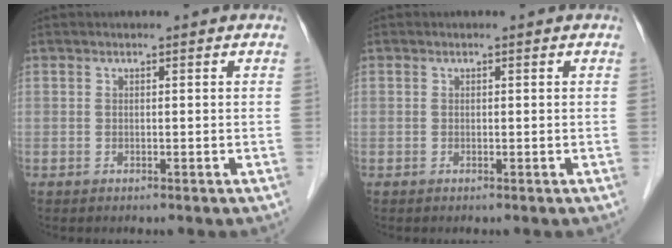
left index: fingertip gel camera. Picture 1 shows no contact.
{"total": 0.0}